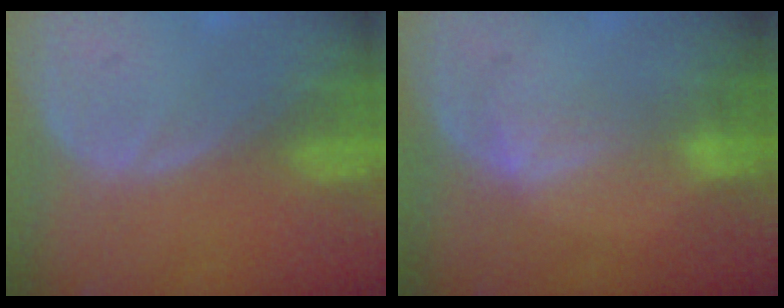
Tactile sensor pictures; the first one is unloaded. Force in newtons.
{"total": 2.4, "press": 2.4, "slide": 0.4}